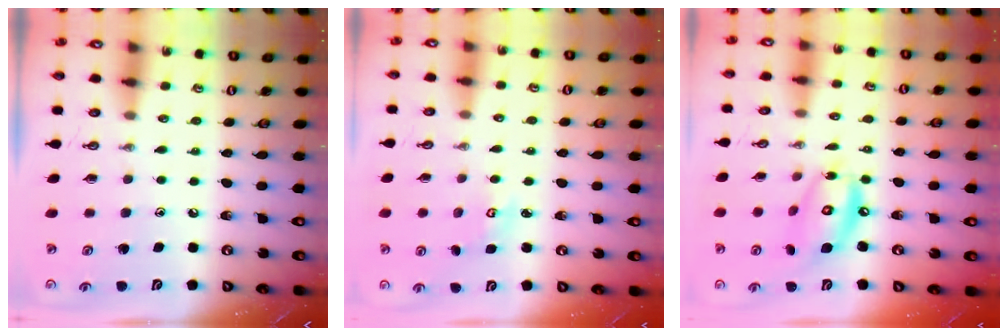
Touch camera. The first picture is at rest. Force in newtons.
{"total": 2.8, "press": 2.8, "slide": 0.3}
{"total": 12.7, "press": 12.7, "slide": 1.1}